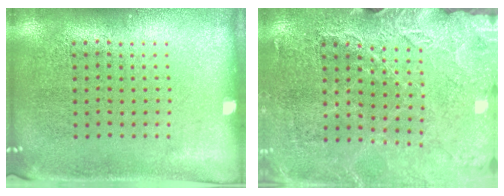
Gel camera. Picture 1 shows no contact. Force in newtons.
{"total": 2.8, "press": 2.8, "slide": 0.3}